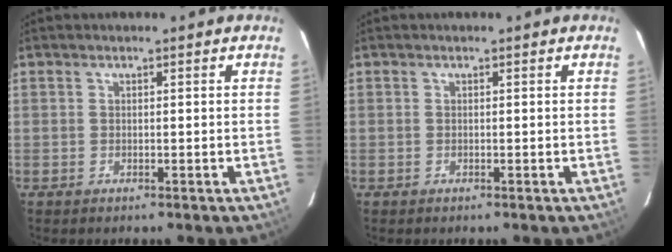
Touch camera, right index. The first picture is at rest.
{"total": 0.0}